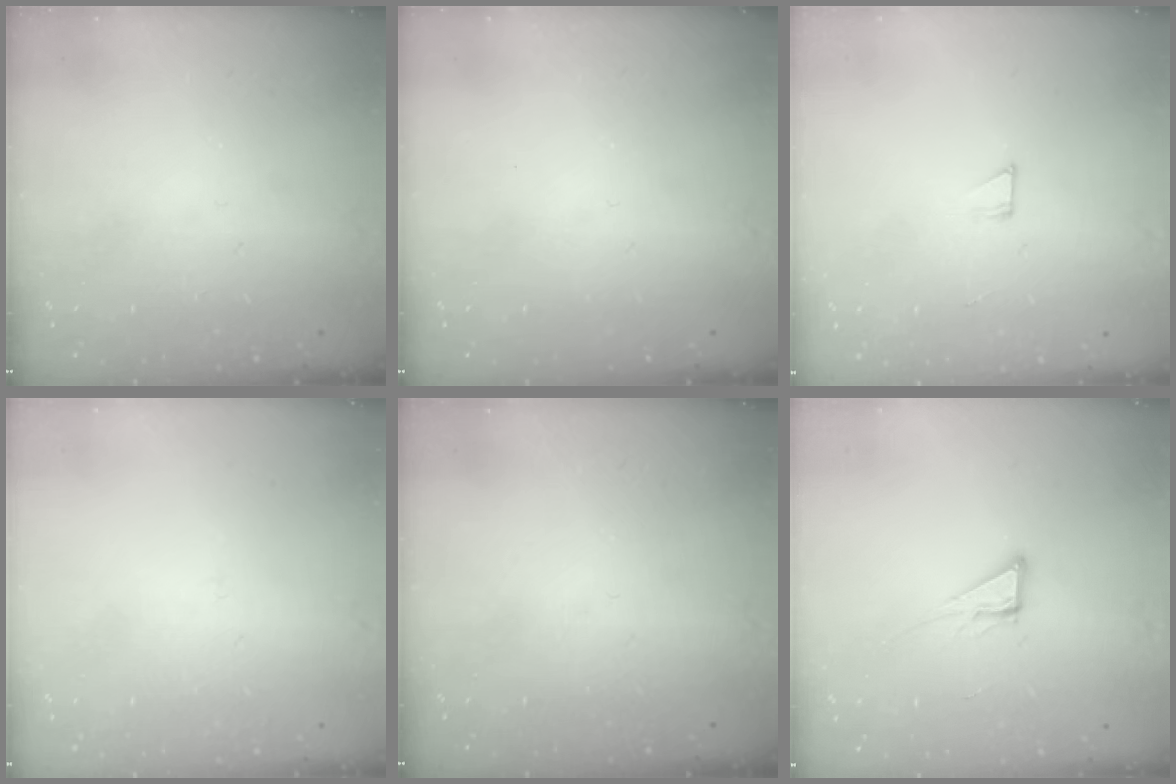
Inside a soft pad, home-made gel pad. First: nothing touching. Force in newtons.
{"total": 0.0}
{"total": 2.6, "press": 2.6, "slide": 0.1}
{"total": 0.9, "press": 0.9, "slide": 0.1}
{"total": 0.0}
{"total": 6.1, "press": 6.1, "slide": 0.4}